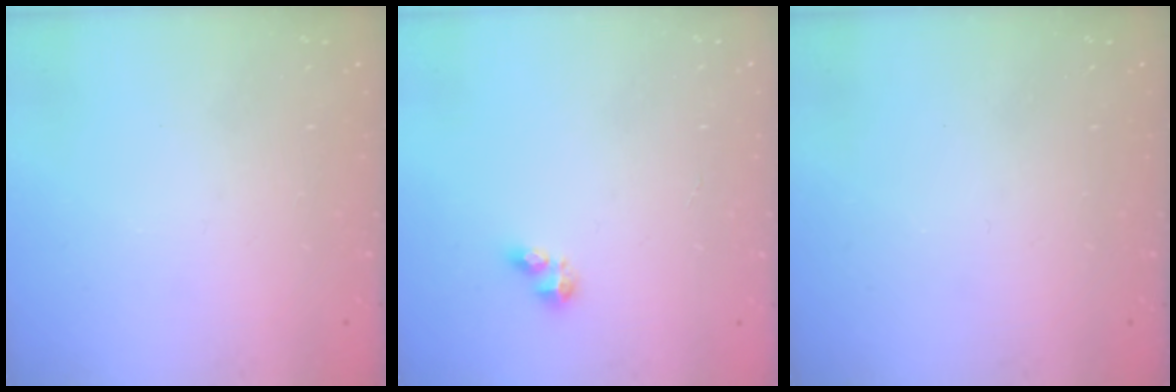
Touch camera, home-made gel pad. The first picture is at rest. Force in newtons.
{"total": 3.6, "press": 3.6, "slide": 0.5}
{"total": 0.0}